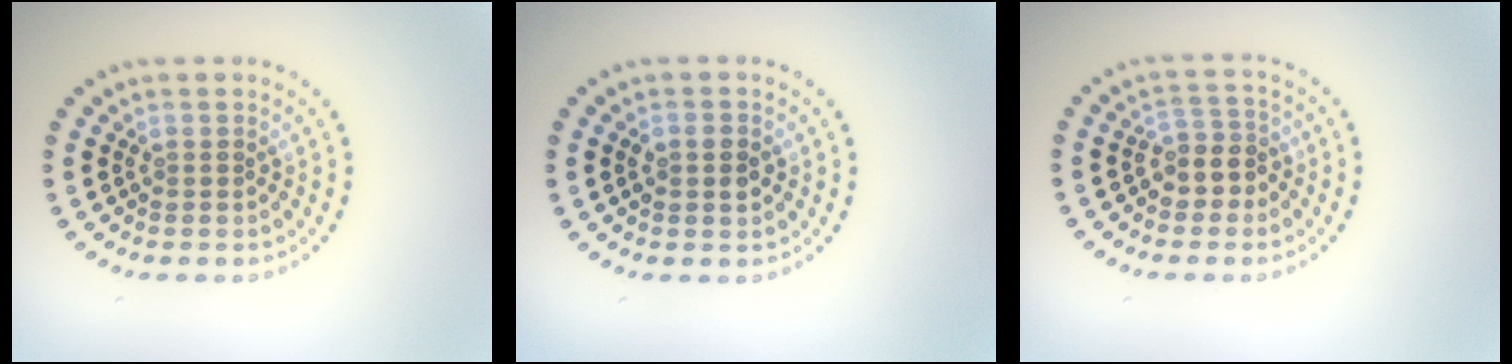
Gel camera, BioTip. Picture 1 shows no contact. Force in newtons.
{"total": 1.4, "press": 1.4, "slide": 0.2}
{"total": 2.7, "press": 2.4, "slide": 1.2}